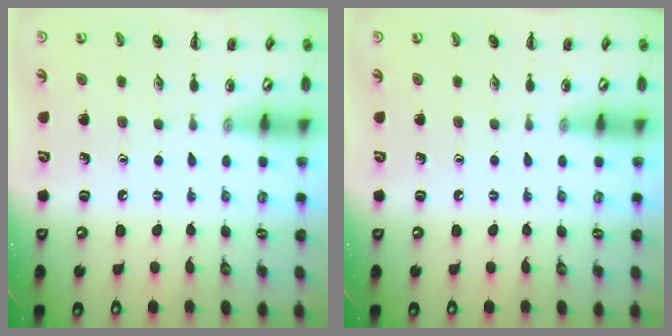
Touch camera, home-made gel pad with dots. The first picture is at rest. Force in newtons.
{"total": 0.0}